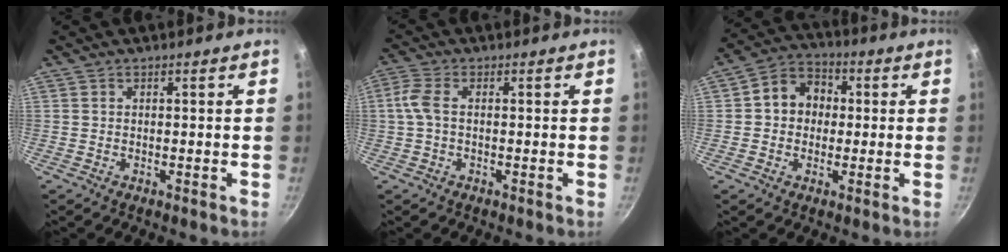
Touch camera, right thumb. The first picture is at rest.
{"total": 4.2, "force": [0.0, 2.3, 3.5], "torque": [-0.089, 0.014, -0.008]}
{"total": 8.9, "force": [0.7, 7.6, 4.7], "torque": [-0.040, 0.021, -0.007]}